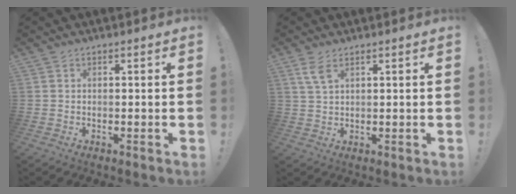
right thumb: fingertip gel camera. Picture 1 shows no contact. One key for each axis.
{"total": 4.6, "fx": 2.6, "fy": 1.4, "fz": 3.4, "tx": -0.062, "ty": -0.010, "tz": 0.048}